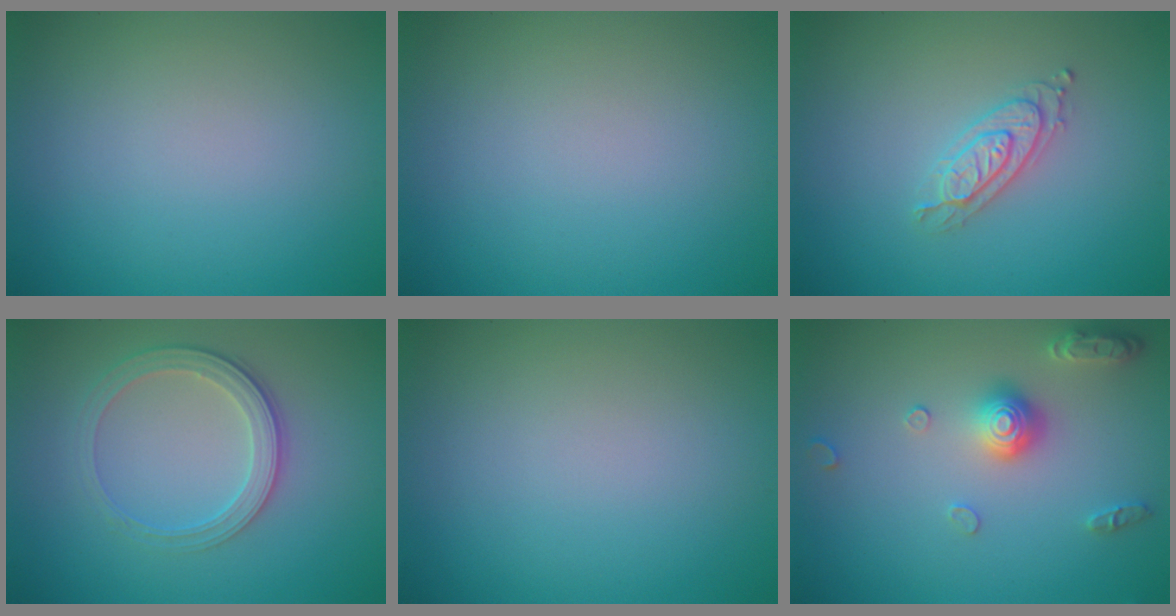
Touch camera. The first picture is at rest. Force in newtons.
{"total": 0.0}
{"total": 2.4, "press": 2.2, "slide": 0.9}
{"total": 2.8, "press": 2.6, "slide": 1.1}
{"total": 0.0}
{"total": 3.0, "press": 2.9, "slide": 0.7}